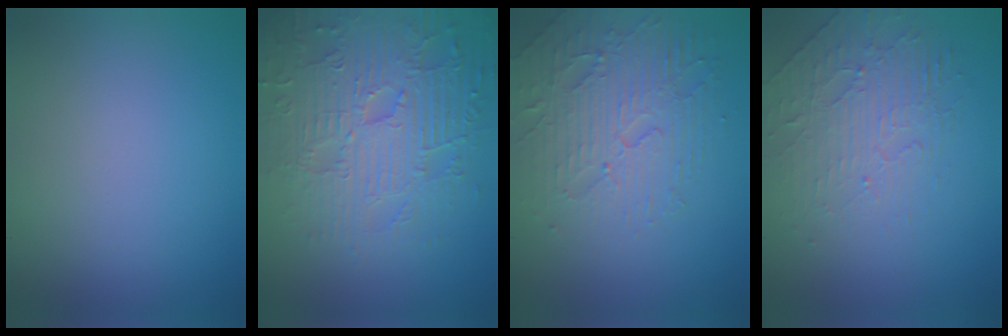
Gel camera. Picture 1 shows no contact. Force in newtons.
{"total": 7.4, "press": 5.8, "slide": 4.5}
{"total": 4.4, "press": 3.9, "slide": 2.1}
{"total": 2.5, "press": 1.8, "slide": 1.6}